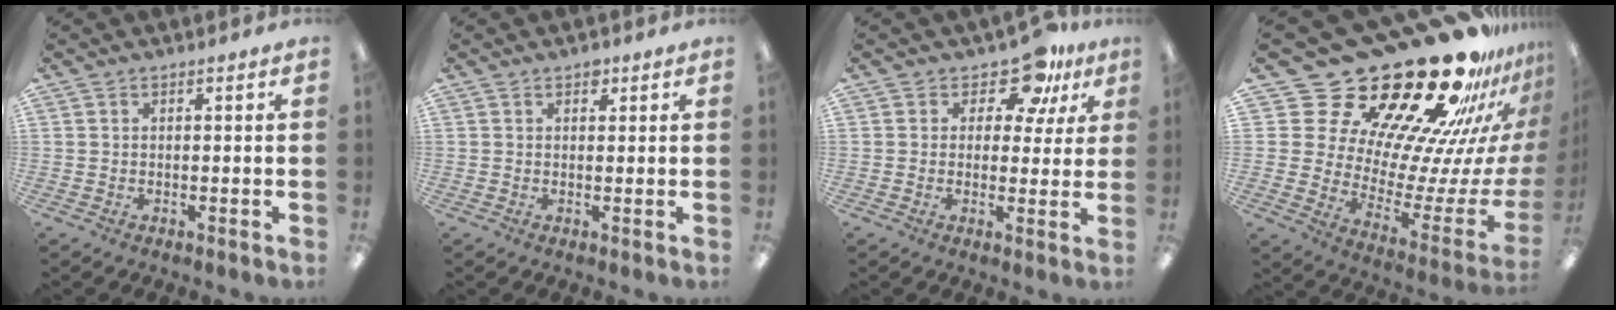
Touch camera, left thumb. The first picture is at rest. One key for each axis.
{"total": 1.7, "fx": 1.1, "fy": 1.1, "fz": 0.7, "tx": 0.001, "ty": -0.005, "tz": 0.017}
{"total": 9.8, "fx": 6.6, "fy": 5.1, "fz": 5.1, "tx": -0.076, "ty": -0.037, "tz": 0.118}
{"total": 35.7, "fx": 26.1, "fy": 15.3, "fz": 19.0, "tx": -0.241, "ty": -0.245, "tz": 0.496}